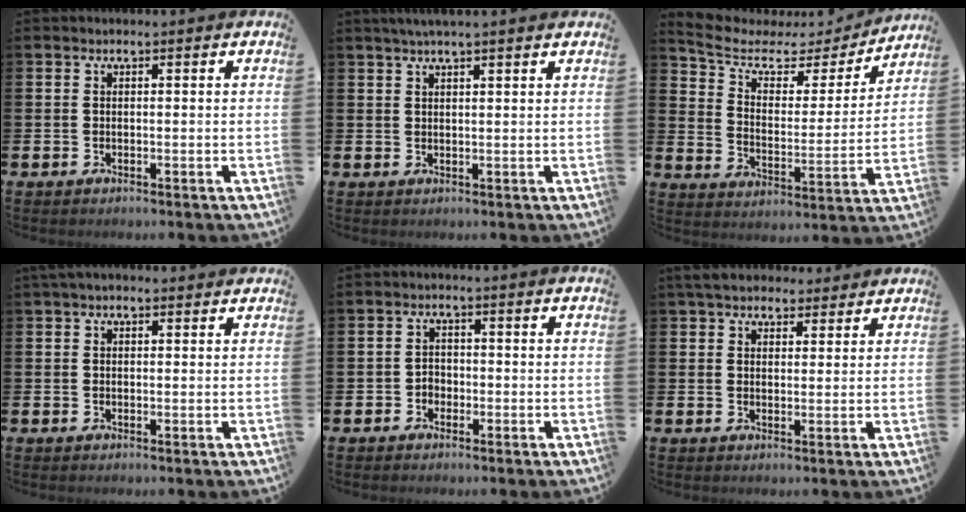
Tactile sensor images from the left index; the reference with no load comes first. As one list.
[{"total": 2.5, "force": [2.1, -0.1, 1.3], "torque": [-0.023, -0.001, 0.038]}, {"total": 6.8, "force": [5.5, 3.2, 2.6], "torque": [-0.083, -0.038, 0.086]}, {"total": 1.6, "force": [1.3, 0.6, 0.6], "torque": [0.000, 0.002, 0.020]}, {"total": 1.8, "force": [-0.9, 1.5, 0.4], "torque": [-0.003, 0.002, -0.022]}, {"total": 5.1, "force": [4.6, 2.0, 0.9], "torque": [-0.028, -0.014, 0.086]}]